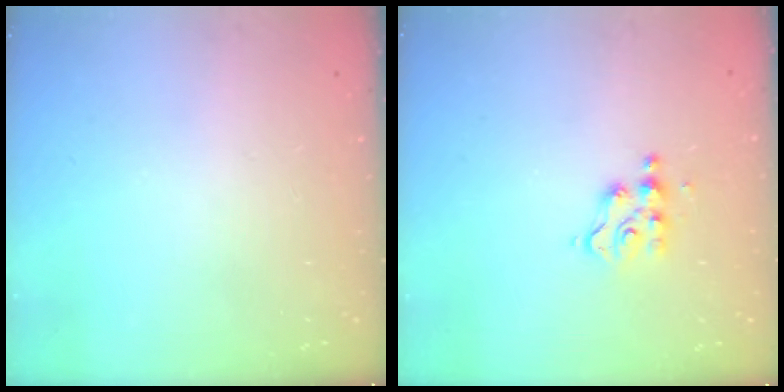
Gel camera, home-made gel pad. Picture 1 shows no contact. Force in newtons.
{"total": 4.6, "press": 4.6, "slide": 0.3}